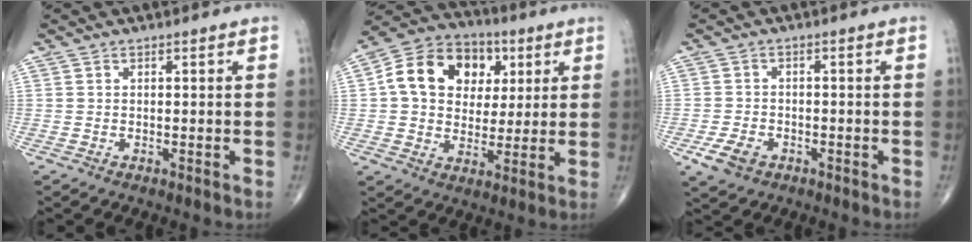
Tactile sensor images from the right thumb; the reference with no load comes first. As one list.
[{"total": 16.3, "force": [3.9, 12.6, 9.5], "torque": [-0.132, 0.009, 0.058]}, {"total": 4.6, "force": [-2.2, 3.2, 2.5], "torque": [-0.045, 0.006, -0.036]}]